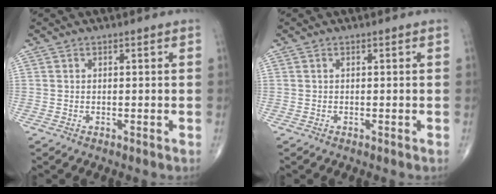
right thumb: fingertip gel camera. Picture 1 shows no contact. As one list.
[{"total": 0.0}]